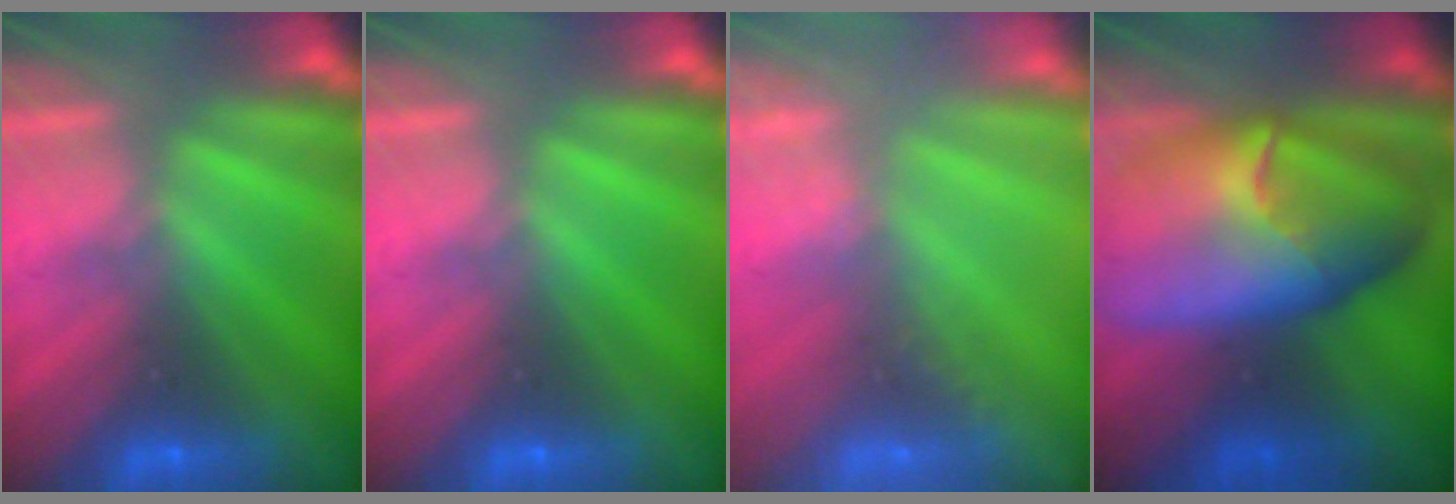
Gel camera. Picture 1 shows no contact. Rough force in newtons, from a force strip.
{"total": 0.0}
{"total": 1.6}
{"total": 8.6}